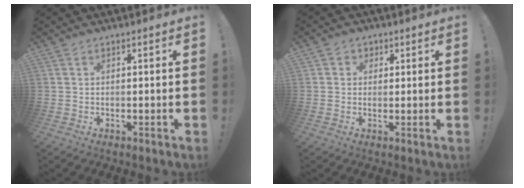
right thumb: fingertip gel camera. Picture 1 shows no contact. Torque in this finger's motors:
{"motor_torque": [0.18, -0.16, -0.06, 0.00, 0.06]}